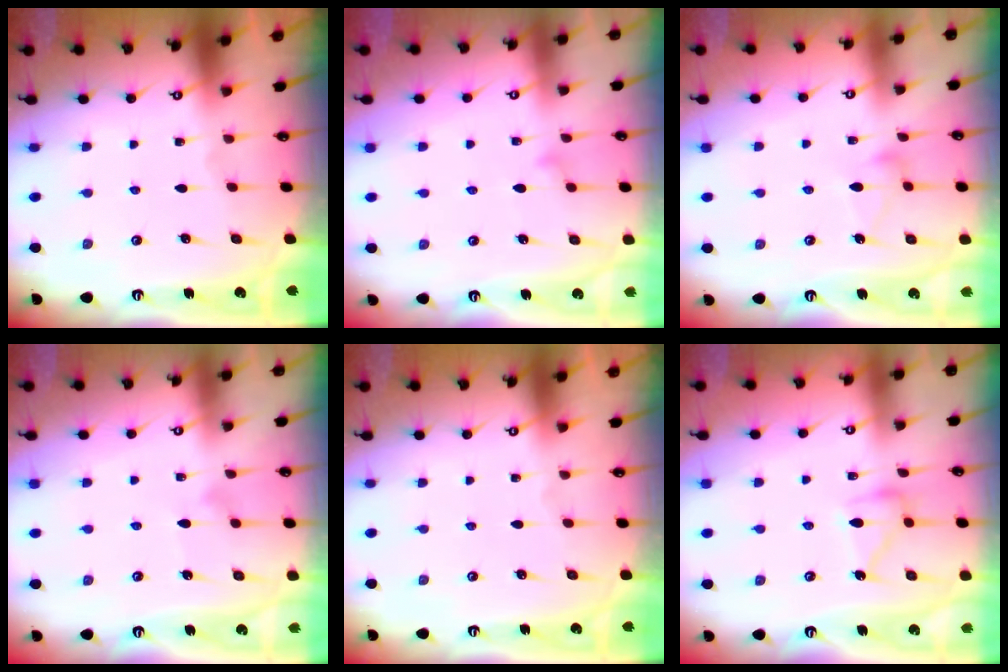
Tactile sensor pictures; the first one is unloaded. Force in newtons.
{"total": 6.6, "press": 6.6, "slide": 0.4}
{"total": 6.2, "press": 6.2, "slide": 0.4}
{"total": 6.1, "press": 6.1, "slide": 0.4}
{"total": 0.0}
{"total": 12.1, "press": 12.1, "slide": 0.3}